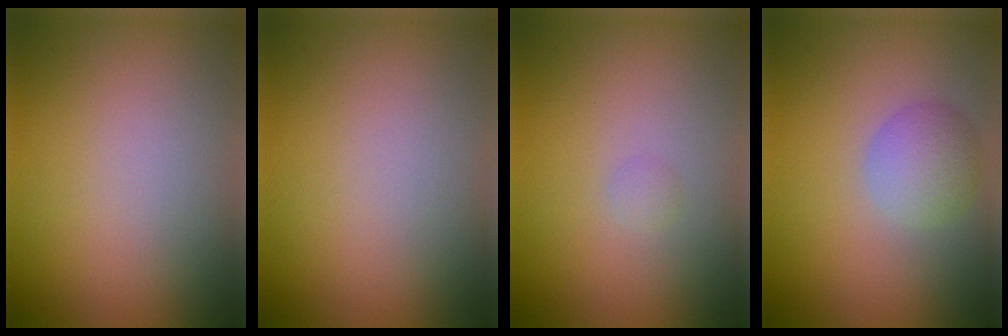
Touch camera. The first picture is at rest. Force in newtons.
{"total": 0.0}
{"total": 0.6, "press": 0.6, "slide": 0.0}
{"total": 3.0, "press": 3.0, "slide": 0.1}